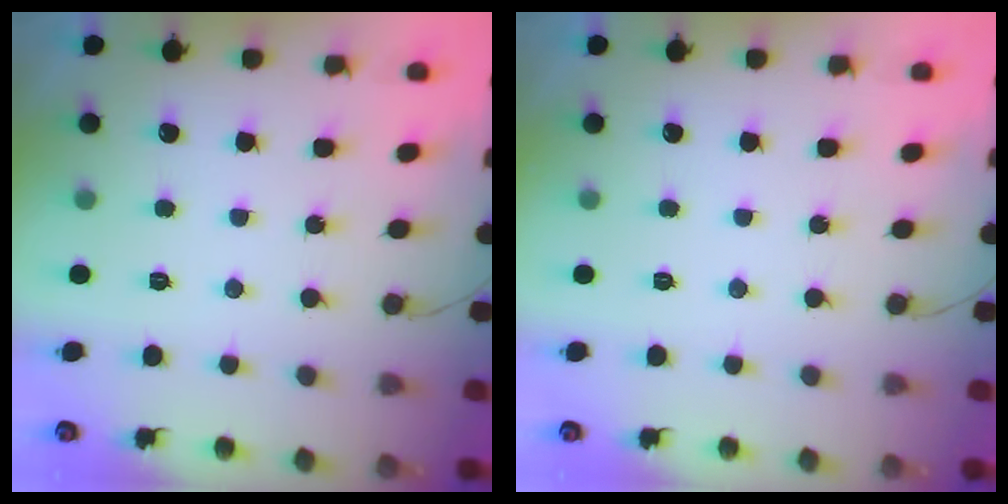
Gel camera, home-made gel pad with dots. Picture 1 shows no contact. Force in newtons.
{"total": 0.0}